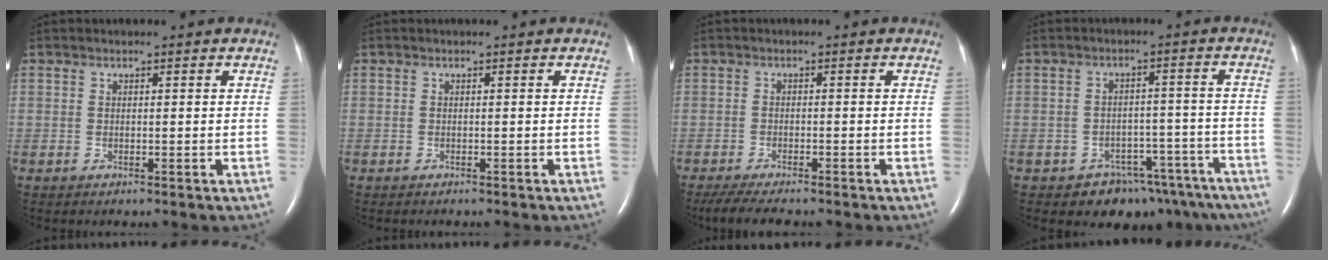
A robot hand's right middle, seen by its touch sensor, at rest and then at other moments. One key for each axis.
{"total": 0.7, "fx": -0.6, "fy": 0.1, "fz": 0.3, "tx": -0.006, "ty": -0.001, "tz": -0.008}
{"total": 6.5, "fx": -5.4, "fy": 1.0, "fz": 3.5, "tx": -0.060, "ty": -0.017, "tz": -0.085}
{"total": 11.7, "fx": -9.3, "fy": 6.7, "fz": 2.4, "tx": -0.005, "ty": 0.041, "tz": -0.106}